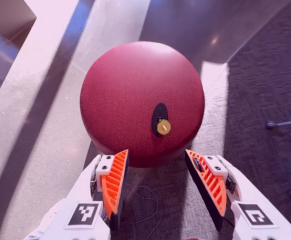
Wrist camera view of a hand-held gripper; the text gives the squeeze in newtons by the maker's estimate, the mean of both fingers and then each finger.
{"total": 0.0}